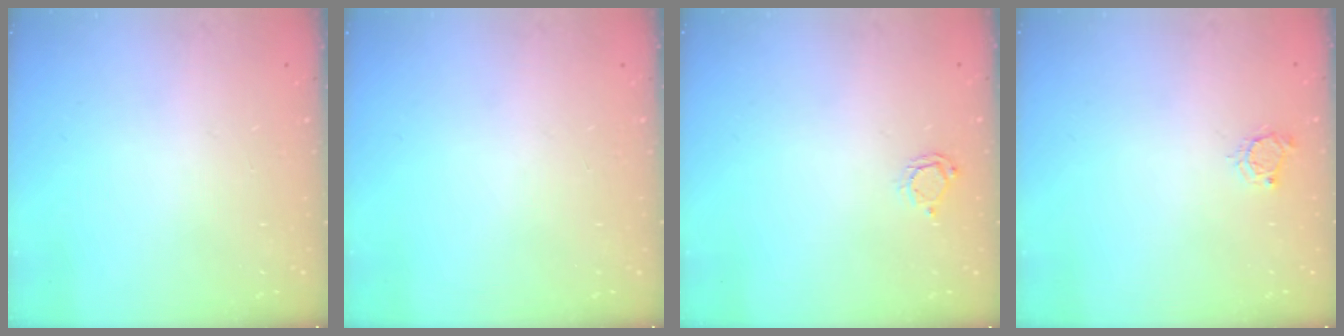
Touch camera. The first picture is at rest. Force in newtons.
{"total": 0.0}
{"total": 3.9, "press": 3.9, "slide": 0.6}
{"total": 4.6, "press": 4.6, "slide": 0.5}